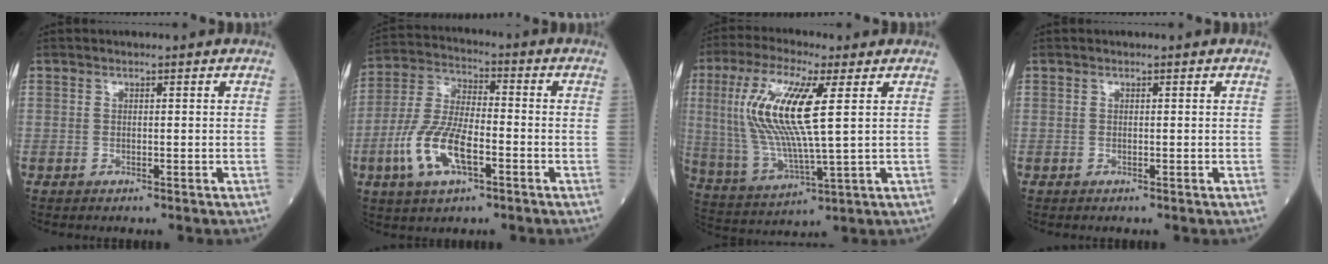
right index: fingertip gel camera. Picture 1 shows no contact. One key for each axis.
{"total": 12.1, "fx": -4.4, "fy": 4.4, "fz": 10.4, "tx": -0.227, "ty": 0.002, "tz": -0.084}
{"total": 14.9, "fx": 3.4, "fy": 2.1, "fz": 14.4, "tx": -0.322, "ty": 0.001, "tz": 0.066}
{"total": 0.0}